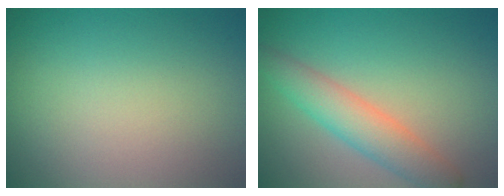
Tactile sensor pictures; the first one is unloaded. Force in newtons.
{"total": 4.0, "press": 4.0, "slide": 0.2}